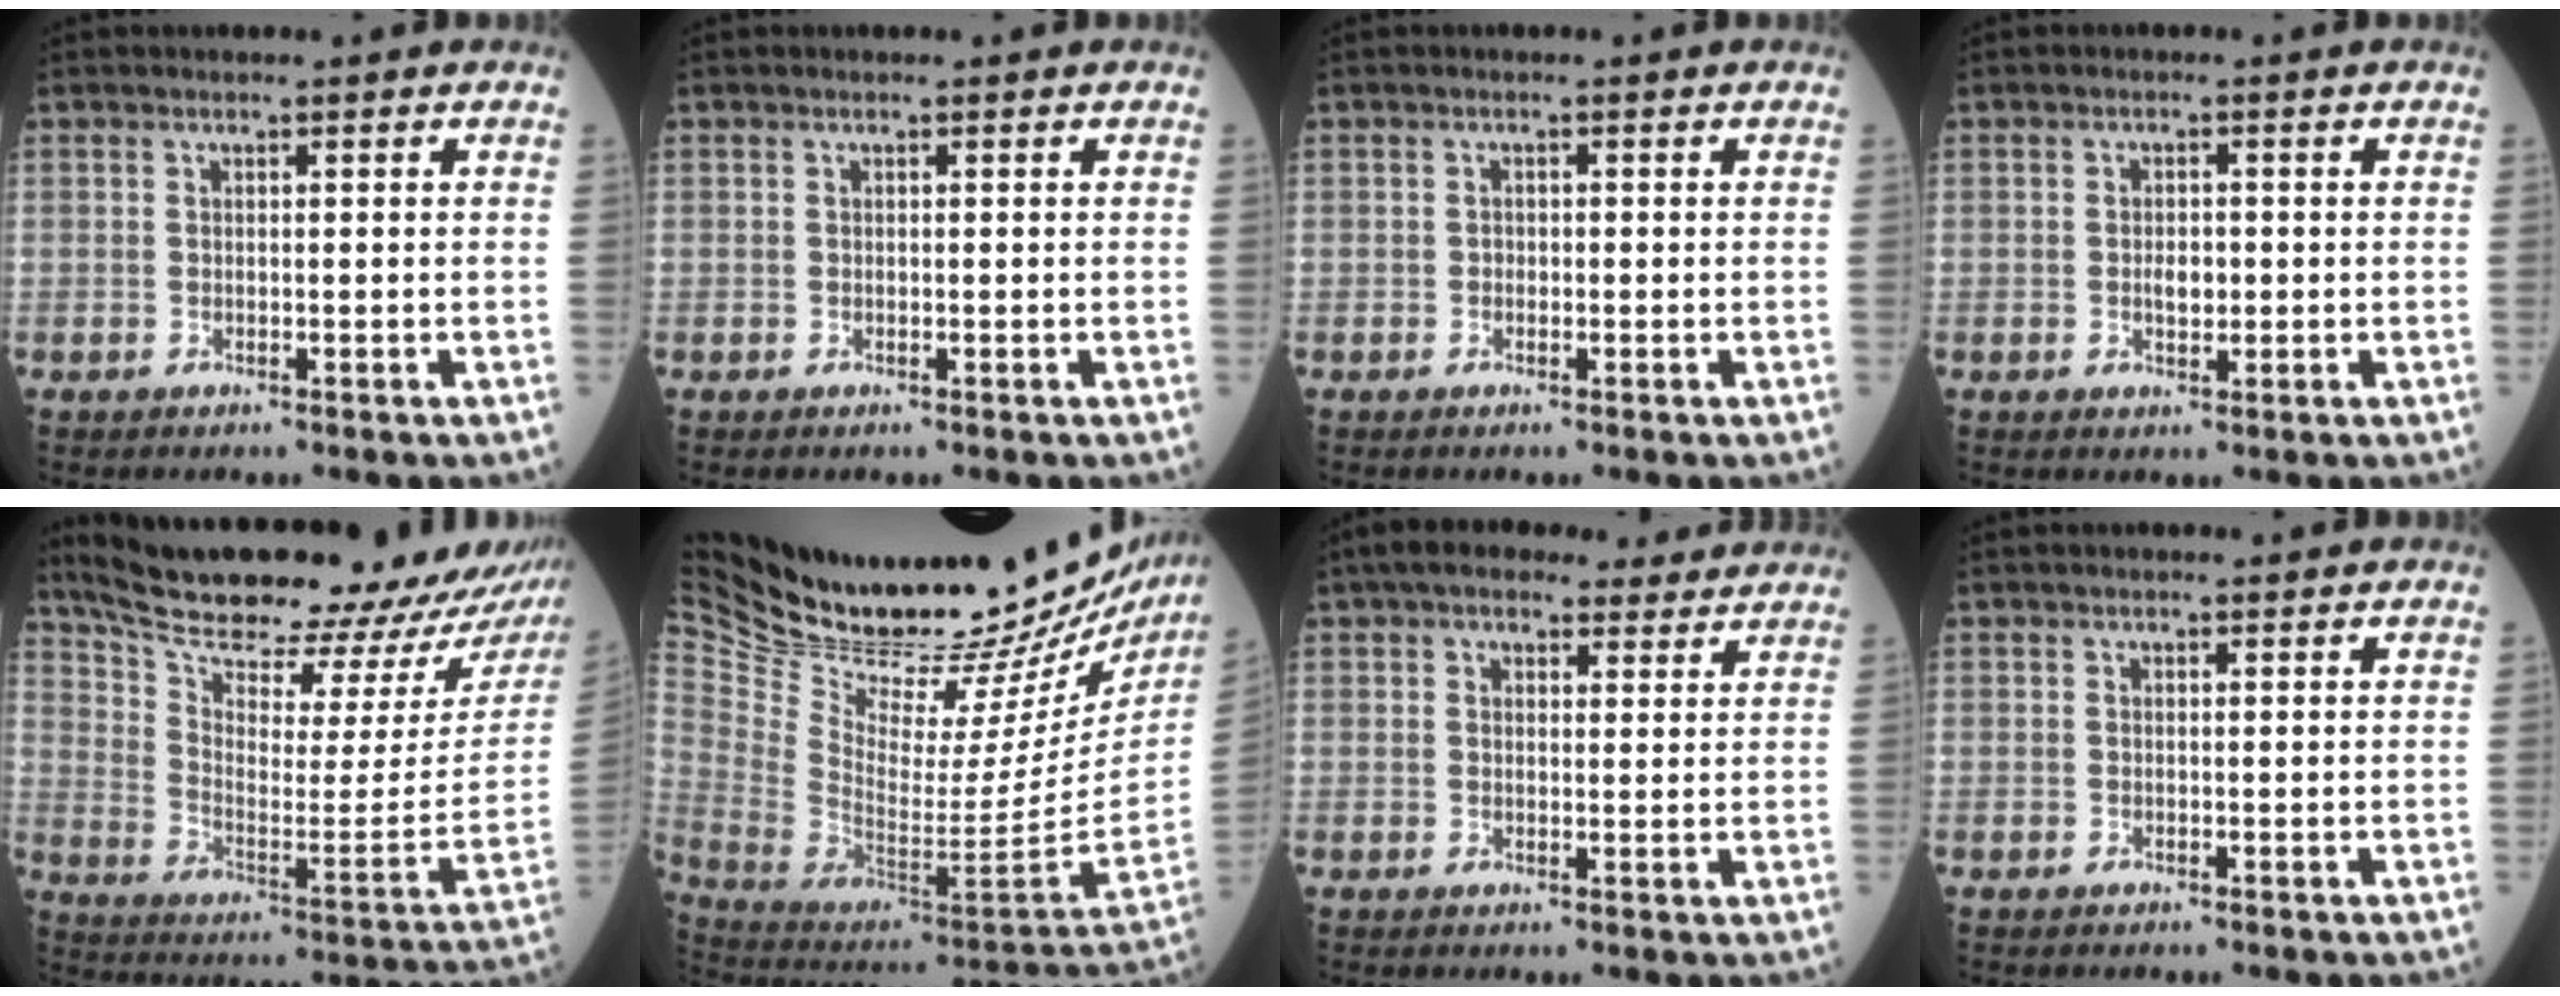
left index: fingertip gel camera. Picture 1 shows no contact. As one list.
[{"total": 0.0}, {"total": 0.6, "force": [-0.1, 0.5, 0.3], "torque": [-0.004, 0.001, -0.004]}, {"total": 2.1, "force": [-0.2, 1.2, 1.8], "torque": [-0.032, 0.001, -0.002]}, {"total": 27.9, "force": [24.8, 4.1, 12.1], "torque": [-0.197, -0.067, 0.343]}, {"total": 40.1, "force": [33.8, 9.5, 19.4], "torque": [-0.365, -0.096, 0.493]}, {"total": 9.7, "force": [7.9, 3.9, 4.1], "torque": [-0.053, 0.035, 0.110]}, {"total": 1.3, "force": [1.1, 0.3, 0.5], "torque": [-0.010, 0.015, 0.016]}]